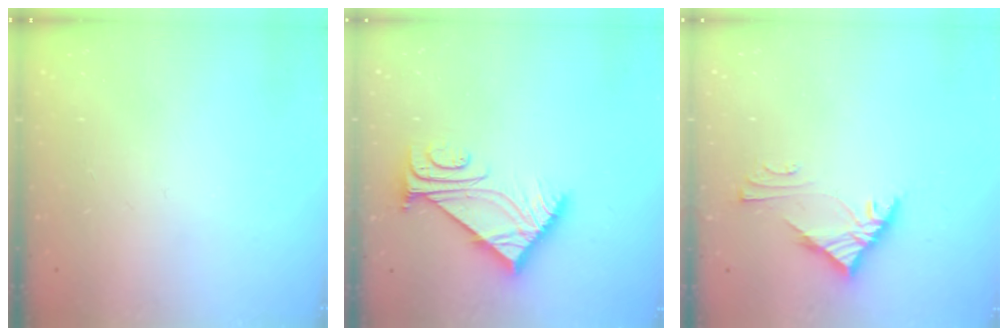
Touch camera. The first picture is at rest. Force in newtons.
{"total": 7.6, "press": 7.6, "slide": 0.7}
{"total": 5.3, "press": 5.2, "slide": 0.3}